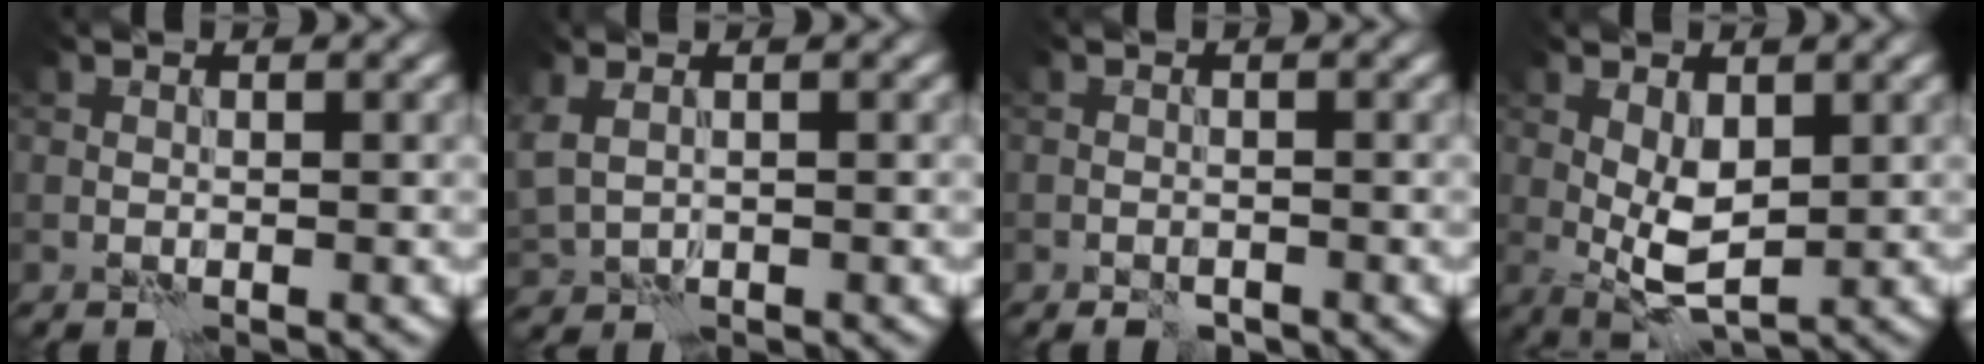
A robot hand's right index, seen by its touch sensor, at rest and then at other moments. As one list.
[{"total": 2.7, "force": [1.3, 1.6, 1.7], "torque": [-0.046, 0.014, 0.035]}, {"total": 1.2, "force": [-1.0, 0.4, 0.5], "torque": [-0.005, -0.001, -0.019]}, {"total": 3.8, "force": [0.4, 1.6, 3.4], "torque": [-0.066, -0.001, 0.009]}]